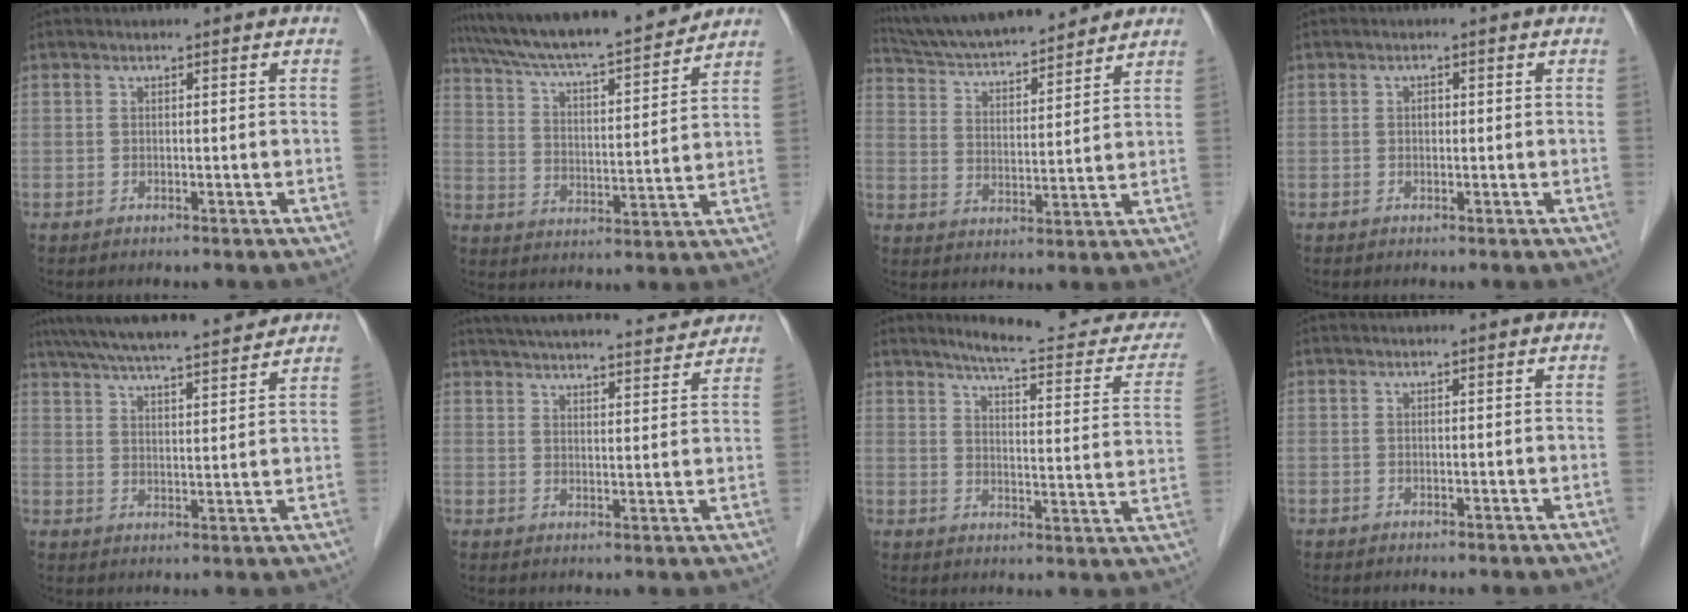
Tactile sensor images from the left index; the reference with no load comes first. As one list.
[{"total": 18.8, "force": [17.0, 1.2, 8.1], "torque": [-0.140, 0.012, 0.264]}, {"total": 17.7, "force": [16.0, 2.6, 7.0], "torque": [-0.122, 0.024, 0.260]}, {"total": 0.8, "force": [-0.2, 0.5, 0.5], "torque": [-0.009, 0.000, -0.005]}, {"total": 18.8, "force": [16.8, 1.5, 8.3], "torque": [-0.144, 0.031, 0.248]}, {"total": 21.0, "force": [19.6, 2.9, 6.9], "torque": [-0.113, 0.007, 0.260]}, {"total": 16.8, "force": [15.7, 1.9, 5.5], "torque": [-0.056, -0.064, 0.181]}, {"total": 0.0}]